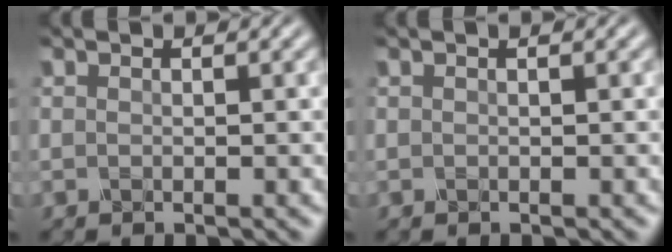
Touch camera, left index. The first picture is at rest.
{"total": 0.8, "force": [0.3, 0.3, 0.7], "torque": [-0.006, 0.001, -0.003]}